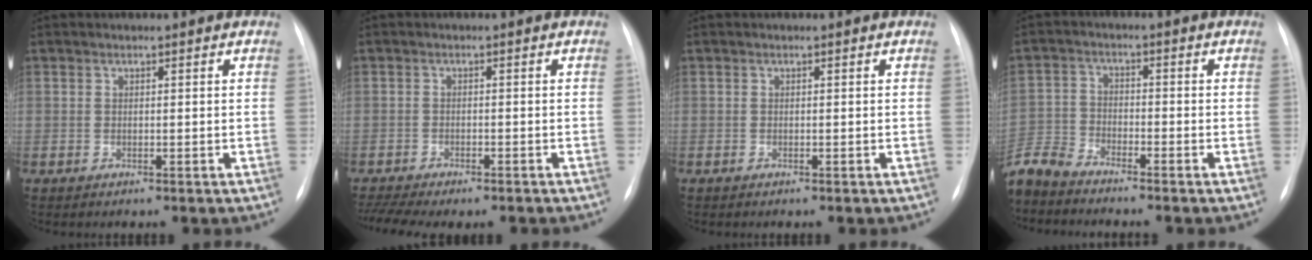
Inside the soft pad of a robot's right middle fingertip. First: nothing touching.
{"total": 9.0, "force": [-7.8, 1.8, 4.0], "torque": [-0.064, 0.003, -0.112]}
{"total": 0.0}
{"total": 7.2, "force": [-6.9, 1.2, 1.5], "torque": [-0.039, -0.006, -0.141]}